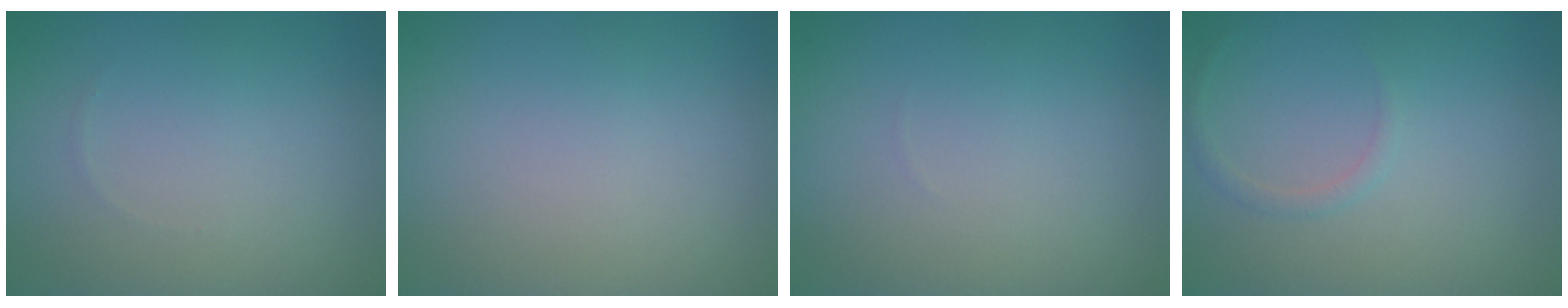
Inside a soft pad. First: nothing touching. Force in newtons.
{"total": 0.0}
{"total": 0.0}
{"total": 0.8, "press": 0.8, "slide": 0.1}